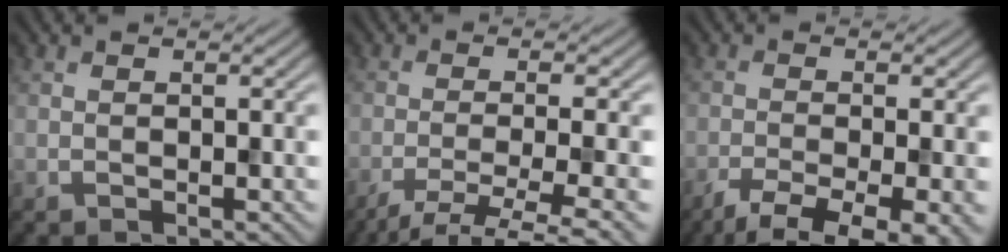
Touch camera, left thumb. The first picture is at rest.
{"total": 6.2, "force": [-3.6, 1.2, 5.0], "torque": [-0.079, -0.002, -0.065]}
{"total": 8.5, "force": [-5.6, 2.1, 6.1], "torque": [-0.099, -0.020, -0.083]}